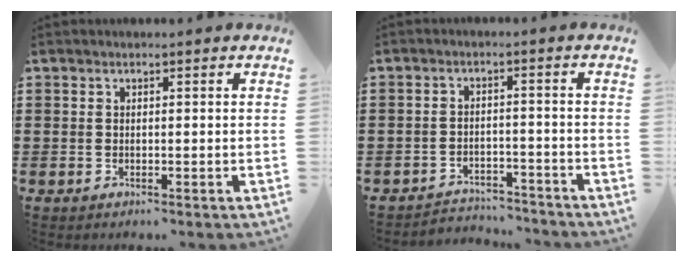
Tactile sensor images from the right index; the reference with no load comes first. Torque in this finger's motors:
{"motor_torque": [-0.72, 0.34, -0.67, -0.21]}